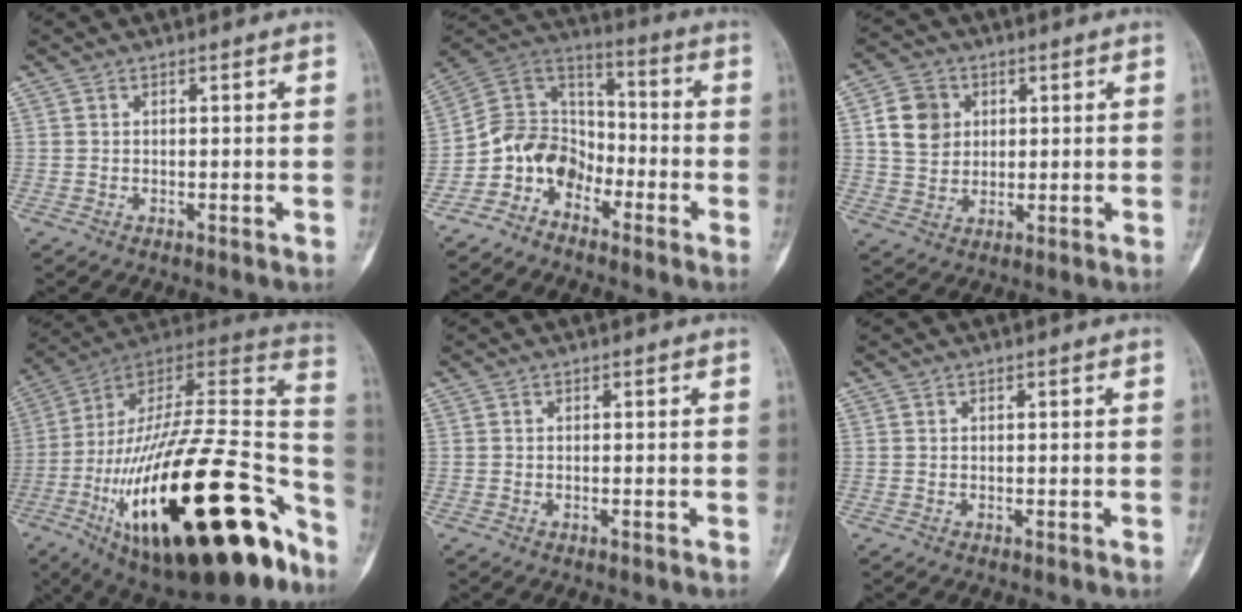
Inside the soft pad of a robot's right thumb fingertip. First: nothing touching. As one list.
[{"total": 10.4, "force": [-6.1, 7.5, 3.9], "torque": [-0.048, 0.085, -0.134]}, {"total": 8.1, "force": [2.1, 6.8, 3.9], "torque": [-0.045, -0.001, 0.040]}, {"total": 41.2, "force": [-17.4, 15.4, 34.0], "torque": [-0.514, 0.054, -0.276]}, {"total": 0.0}, {"total": 0.0}]